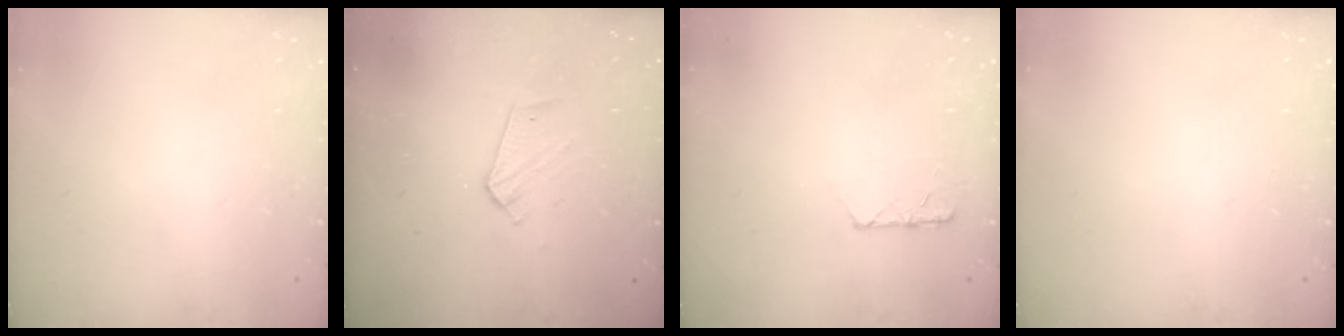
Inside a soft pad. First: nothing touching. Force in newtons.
{"total": 6.2, "press": 6.2, "slide": 0.3}
{"total": 5.9, "press": 5.9, "slide": 0.5}
{"total": 0.0}